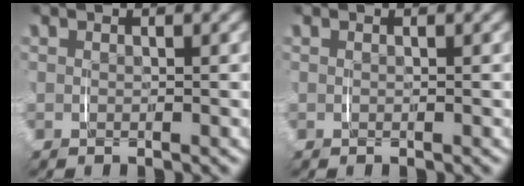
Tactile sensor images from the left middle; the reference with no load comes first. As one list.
[{"total": 0.0}]